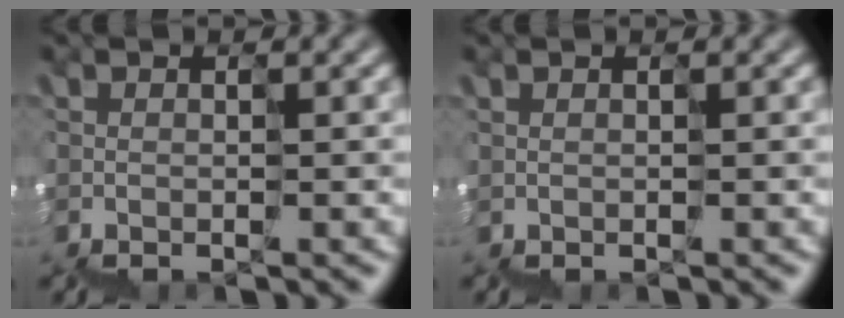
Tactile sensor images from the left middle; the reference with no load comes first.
{"total": 0.0}